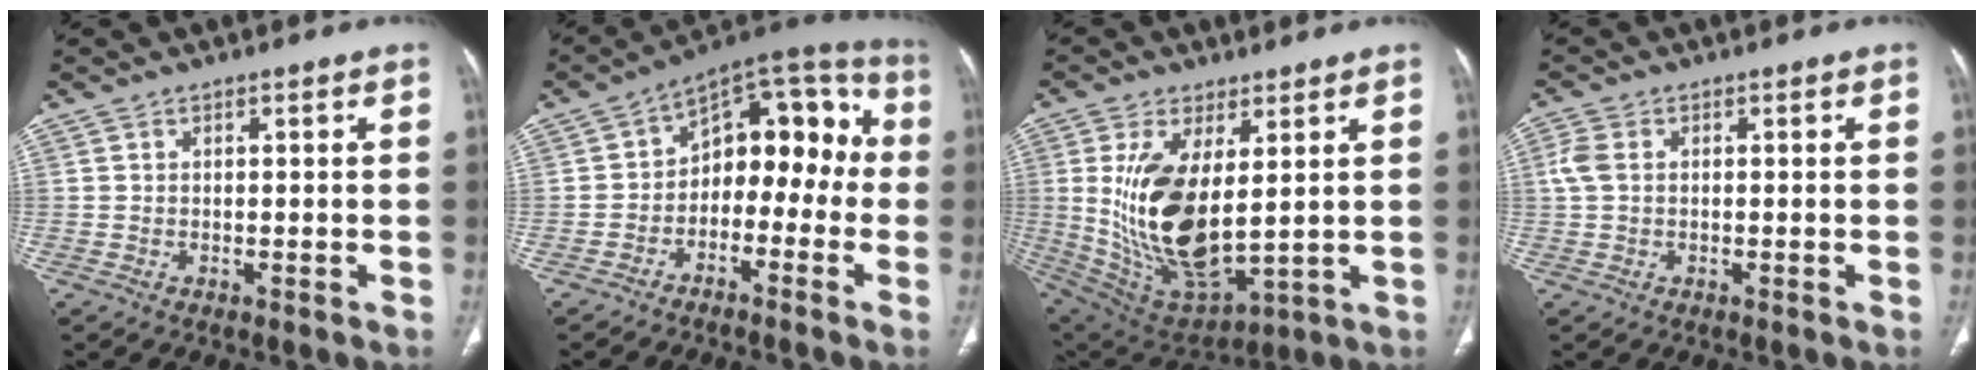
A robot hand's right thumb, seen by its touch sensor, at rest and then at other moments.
{"total": 14.3, "force": [-1.9, 9.3, 10.7], "torque": [-0.091, 0.062, -0.043]}
{"total": 18.5, "force": [2.7, 8.7, 16.1], "torque": [-0.306, -0.027, 0.076]}
{"total": 3.0, "force": [0.4, 2.0, 2.2], "torque": [-0.066, 0.008, 0.007]}